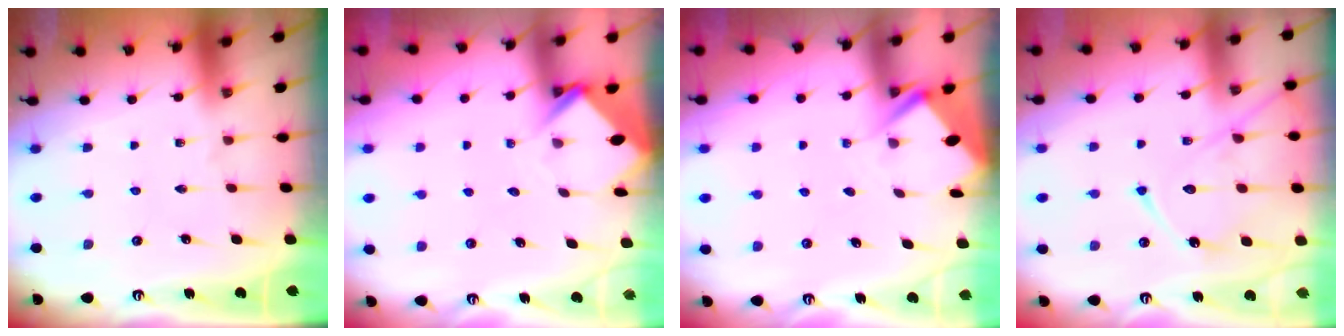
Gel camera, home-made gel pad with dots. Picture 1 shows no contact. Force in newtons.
{"total": 3.8, "press": 3.8, "slide": 0.3}
{"total": 2.6, "press": 2.6, "slide": 0.1}
{"total": 13.5, "press": 13.4, "slide": 1.3}